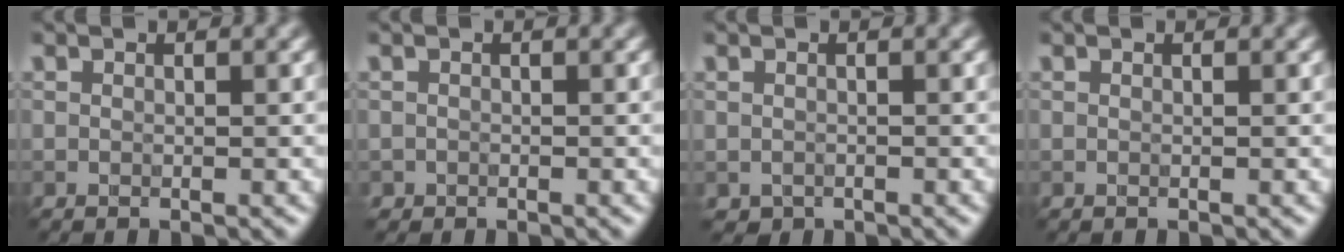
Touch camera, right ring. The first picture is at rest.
{"total": 0.7, "force": [-0.3, 0.5, -0.3], "torque": [0.013, -0.001, -0.007]}
{"total": 0.7, "force": [-0.4, 0.6, -0.1], "torque": [0.006, -0.004, -0.008]}
{"total": 0.0}